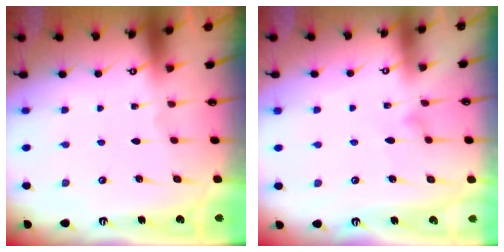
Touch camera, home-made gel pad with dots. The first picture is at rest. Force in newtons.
{"total": 5.4, "press": 5.4, "slide": 0.3}